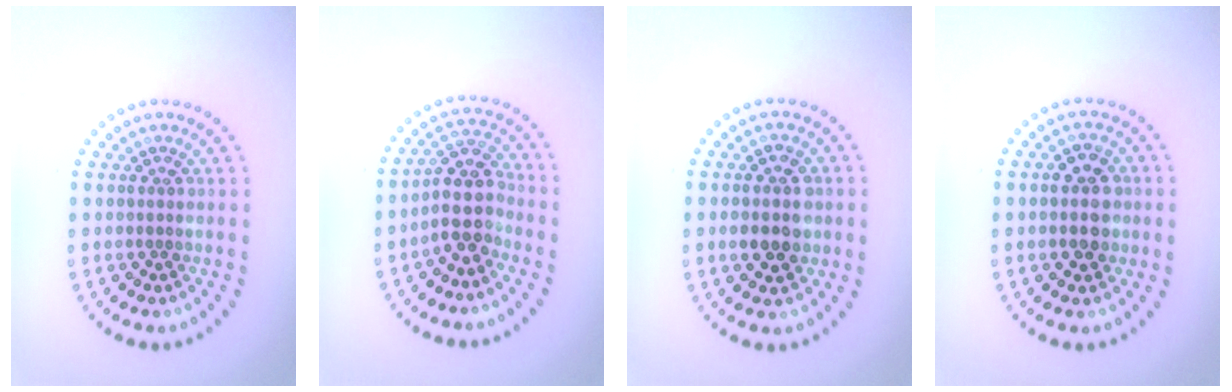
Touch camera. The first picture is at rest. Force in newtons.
{"total": 3.8, "press": 3.3, "slide": 1.9}
{"total": 3.9, "press": 3.9, "slide": 0.3}
{"total": 3.0, "press": 2.9, "slide": 0.4}